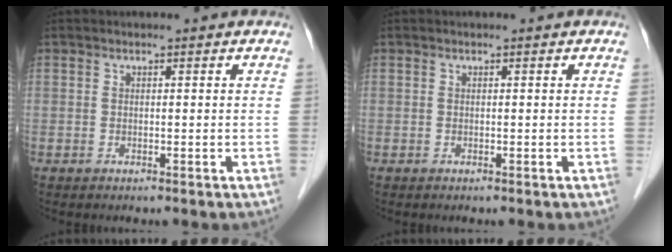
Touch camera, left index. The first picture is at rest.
{"total": 0.0}